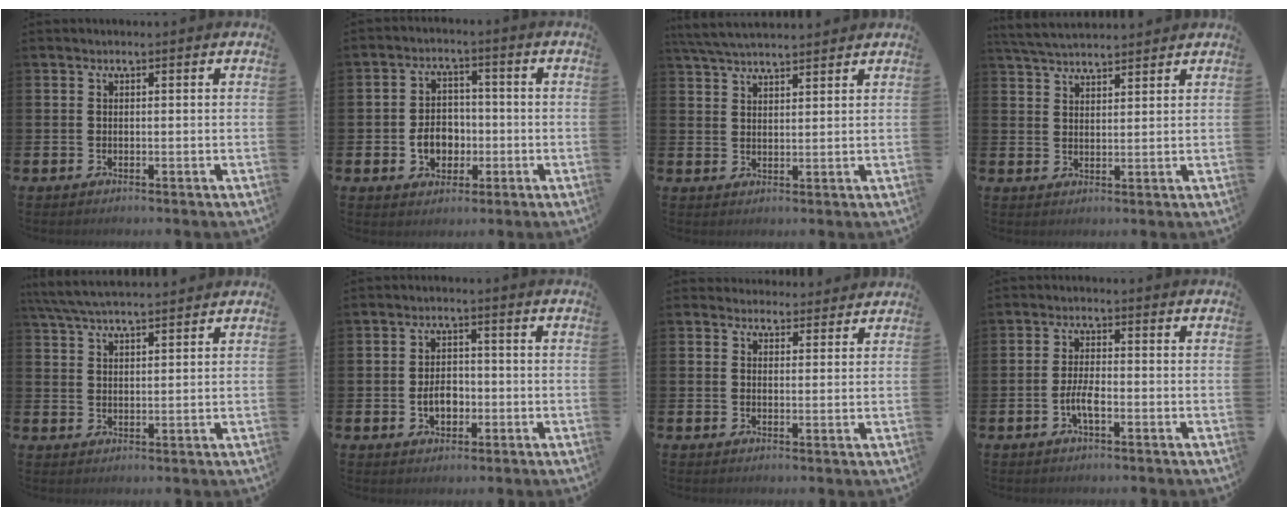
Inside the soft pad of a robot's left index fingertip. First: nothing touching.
{"total": 5.1, "force": [-1.2, 4.1, 2.9], "torque": [-0.041, 0.002, -0.029]}
{"total": 4.7, "force": [4.4, 0.7, 1.4], "torque": [-0.037, -0.012, 0.082]}
{"total": 4.3, "force": [4.2, 0.6, 0.8], "torque": [-0.026, -0.018, 0.076]}
{"total": 5.6, "force": [5.2, 0.6, 1.7], "torque": [-0.047, -0.021, 0.096]}
{"total": 3.8, "force": [-1.0, 2.6, 2.6], "torque": [-0.032, -0.004, -0.024]}
{"total": 3.2, "force": [3.0, 1.1, -0.3], "torque": [0.008, -0.014, 0.053]}
{"total": 3.2, "force": [-1.1, 1.1, 2.8], "torque": [-0.063, 0.004, -0.022]}